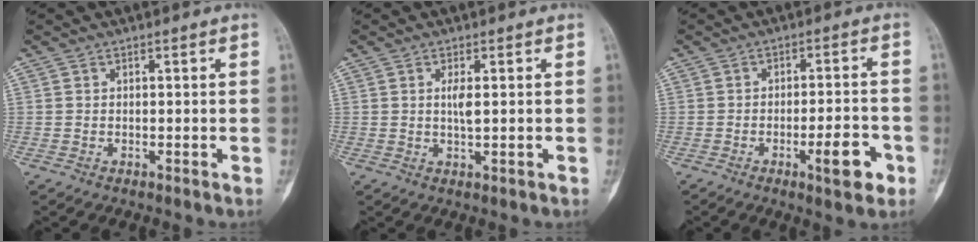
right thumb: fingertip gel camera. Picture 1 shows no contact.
{"total": 2.5, "force": [0.4, 0.5, 2.4], "torque": [-0.048, -0.004, 0.010]}
{"total": 7.6, "force": [-3.3, 2.2, 6.5], "torque": [-0.084, 0.017, -0.045]}